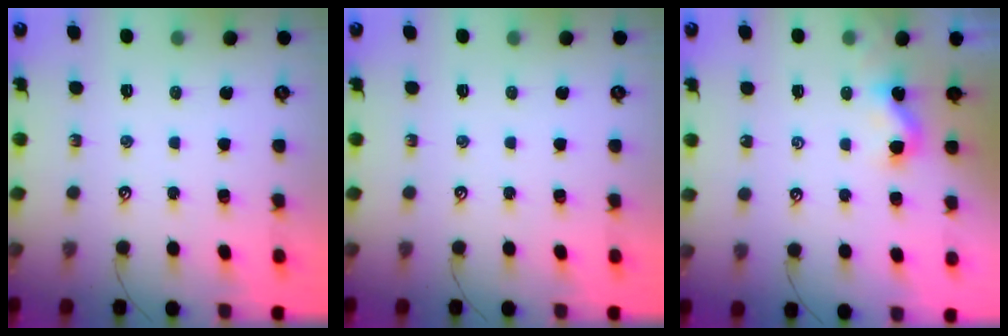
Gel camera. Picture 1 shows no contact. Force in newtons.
{"total": 0.0}
{"total": 3.6, "press": 3.6, "slide": 0.4}